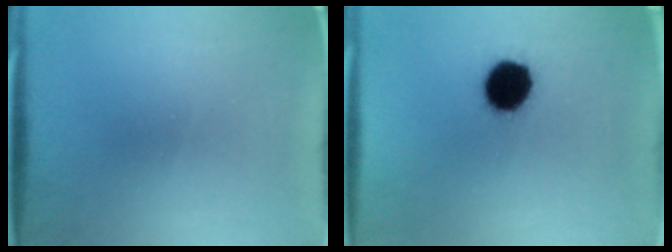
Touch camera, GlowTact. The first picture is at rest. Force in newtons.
{"total": 12.5}